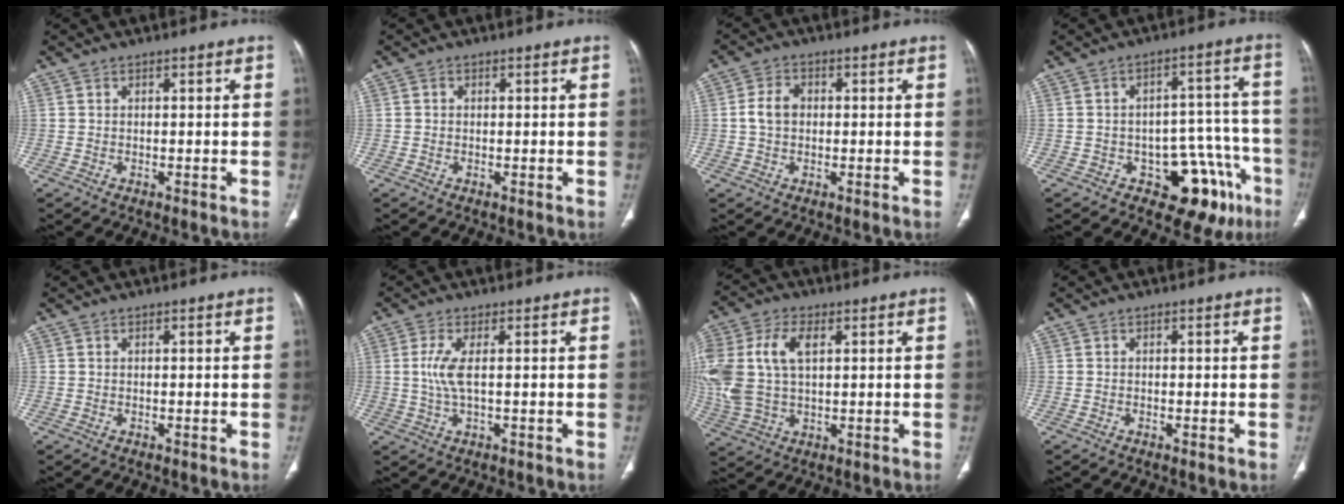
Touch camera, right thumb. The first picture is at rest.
{"total": 0.6, "force": [0.0, 0.6, 0.3], "torque": [-0.001, 0.002, -0.001]}
{"total": 4.4, "force": [0.1, 3.3, 3.0], "torque": [-0.053, 0.012, -0.003]}
{"total": 14.3, "force": [-7.5, 8.0, 9.2], "torque": [-0.060, 0.070, -0.093]}
{"total": 0.0}
{"total": 4.6, "force": [0.5, 1.2, 4.4], "torque": [-0.118, -0.002, 0.011]}
{"total": 14.6, "force": [3.1, 8.6, 11.4], "torque": [-0.272, 0.013, 0.065]}
{"total": 0.0}